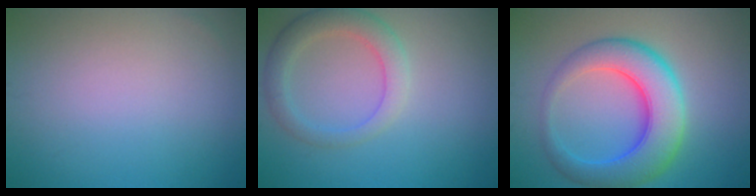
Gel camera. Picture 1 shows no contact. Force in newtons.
{"total": 3.6, "press": 3.5, "slide": 0.2}
{"total": 7.9, "press": 7.9, "slide": 0.1}